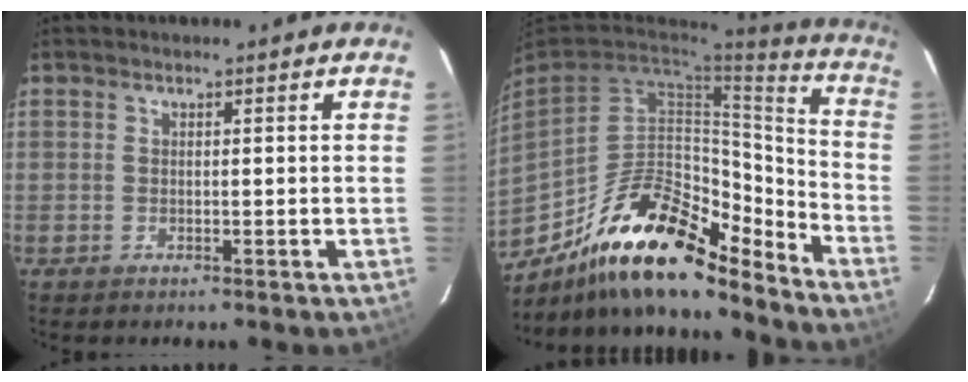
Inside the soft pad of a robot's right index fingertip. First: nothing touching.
{"total": 22.4, "force": [-17.1, 7.0, 12.6], "torque": [-0.212, 0.015, -0.279]}